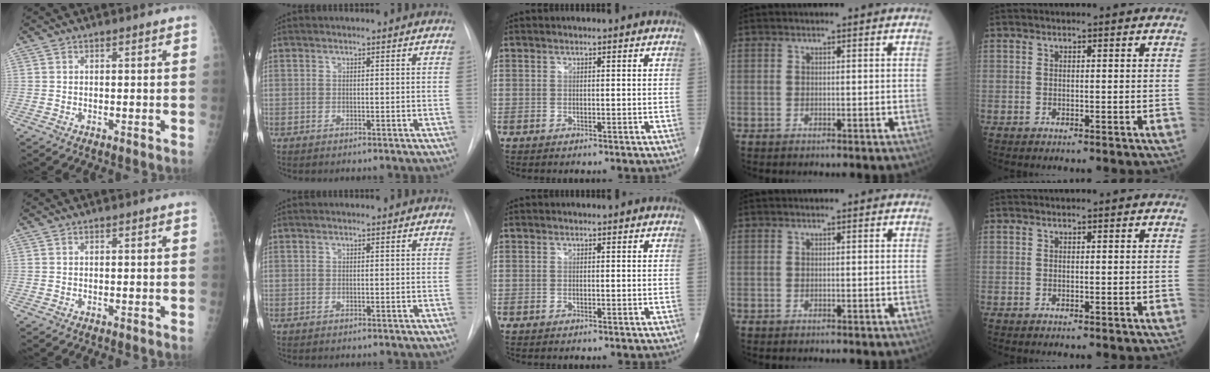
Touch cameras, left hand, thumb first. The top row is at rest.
{}